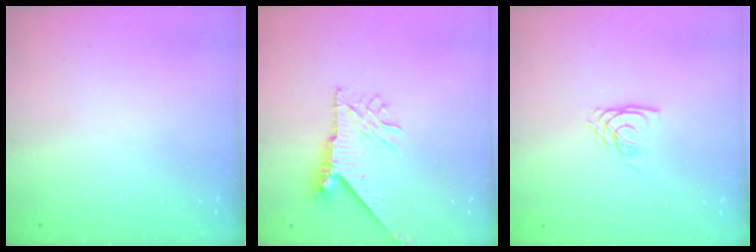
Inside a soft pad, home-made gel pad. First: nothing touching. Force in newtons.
{"total": 8.3, "press": 8.2, "slide": 0.8}
{"total": 4.5, "press": 4.5, "slide": 0.4}